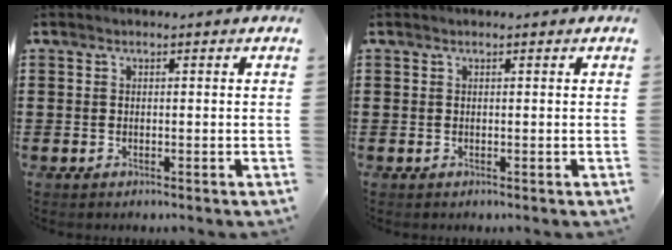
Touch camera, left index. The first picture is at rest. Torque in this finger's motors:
{"motor_torque": [0.08, 0.13, 0.02, -0.01]}